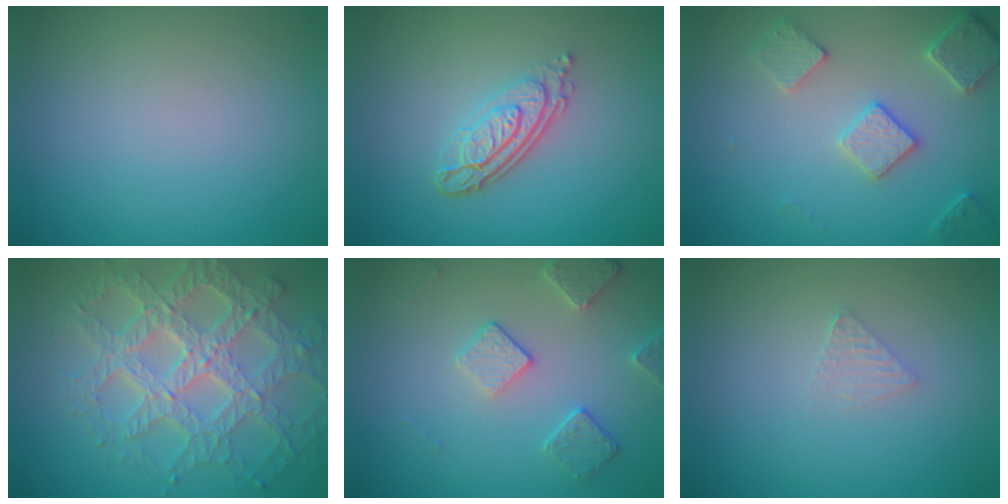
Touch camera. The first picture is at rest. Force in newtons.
{"total": 4.3, "press": 3.0, "slide": 3.1}
{"total": 3.5, "press": 3.4, "slide": 0.7}
{"total": 8.1, "press": 6.0, "slide": 5.5}
{"total": 2.9, "press": 2.8, "slide": 0.9}
{"total": 1.0, "press": 1.0, "slide": 0.1}